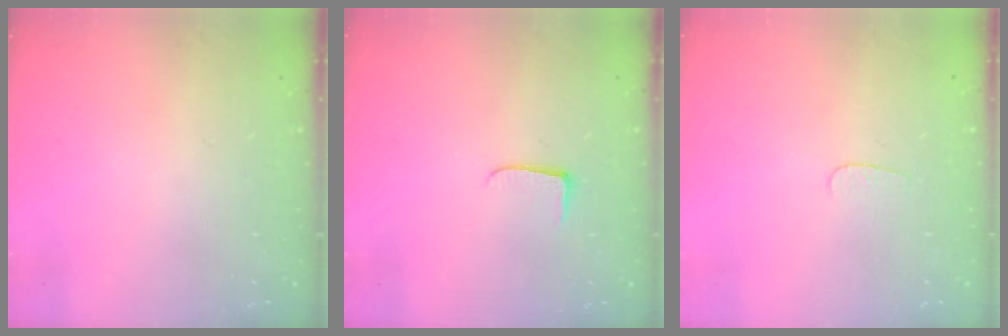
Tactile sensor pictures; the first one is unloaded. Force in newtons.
{"total": 5.0, "press": 5.0, "slide": 0.5}
{"total": 2.8, "press": 2.8, "slide": 0.3}